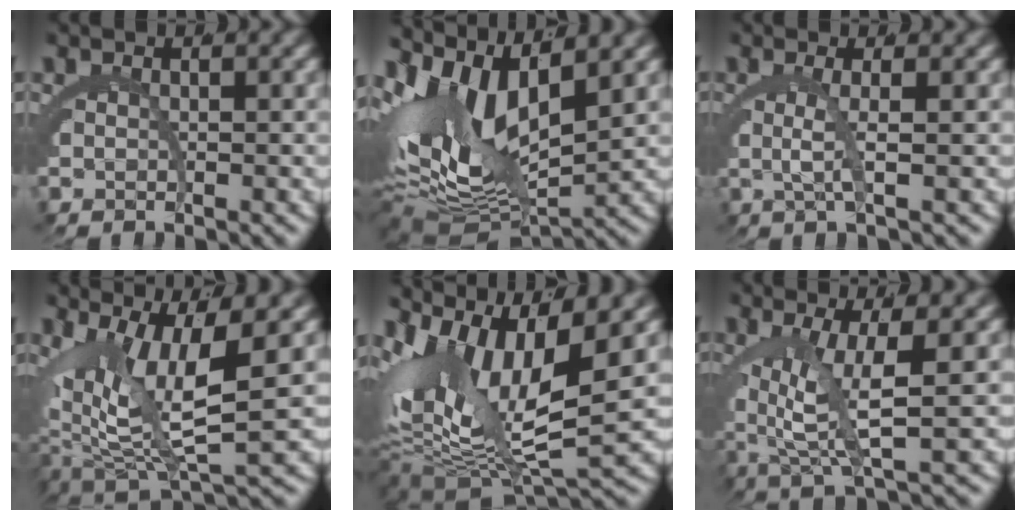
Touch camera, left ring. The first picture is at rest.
{"total": 9.7, "force": [-0.2, 5.2, 8.2], "torque": [-0.145, -0.015, 0.005]}
{"total": 2.2, "force": [0.1, -1.4, 1.7], "torque": [-0.017, 0.008, -0.003]}
{"total": 6.7, "force": [0.0, 2.5, 6.2], "torque": [-0.100, -0.013, 0.003]}
{"total": 10.2, "force": [-0.7, 5.2, 8.7], "torque": [-0.146, -0.014, -0.007]}
{"total": 4.5, "force": [-0.6, 0.3, 4.4], "torque": [-0.065, -0.006, -0.006]}